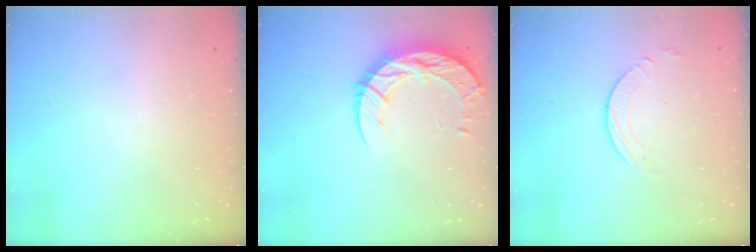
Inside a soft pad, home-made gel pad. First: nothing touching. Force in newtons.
{"total": 13.9, "press": 13.8, "slide": 1.0}
{"total": 3.2, "press": 3.2, "slide": 0.3}